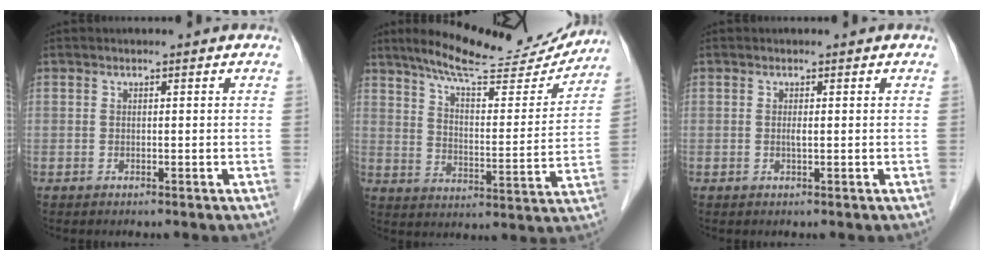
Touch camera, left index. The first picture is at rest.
{"total": 19.0, "force": [17.2, 2.9, 7.6], "torque": [-0.117, -0.013, 0.242]}
{"total": 0.6, "force": [0.1, 0.0, 0.6], "torque": [-0.016, -0.002, 0.001]}